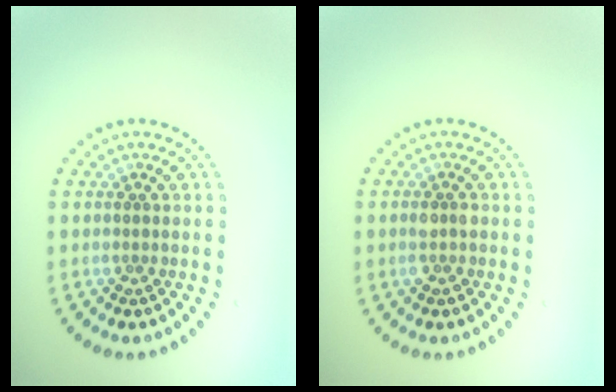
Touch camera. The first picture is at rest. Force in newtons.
{"total": 1.5, "press": 1.5, "slide": 0.3}